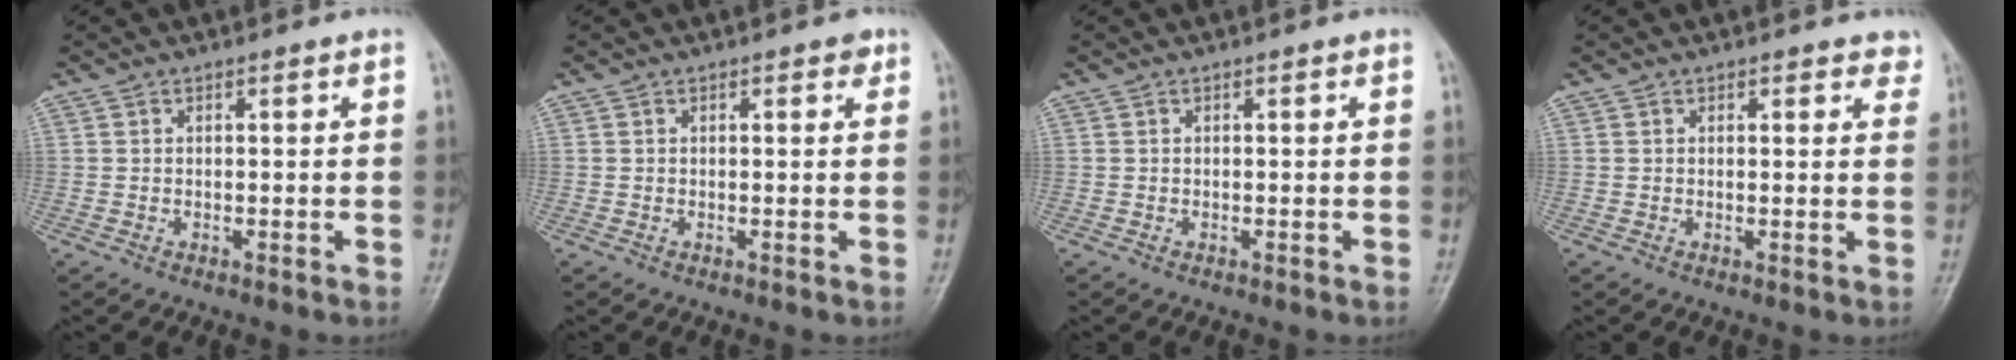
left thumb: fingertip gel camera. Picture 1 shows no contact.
{"total": 1.2, "force": [0.7, 0.6, 0.8], "torque": [-0.001, -0.001, 0.004]}
{"total": 0.0}
{"total": 2.6, "force": [2.0, 1.3, 1.1], "torque": [0.016, -0.005, 0.016]}